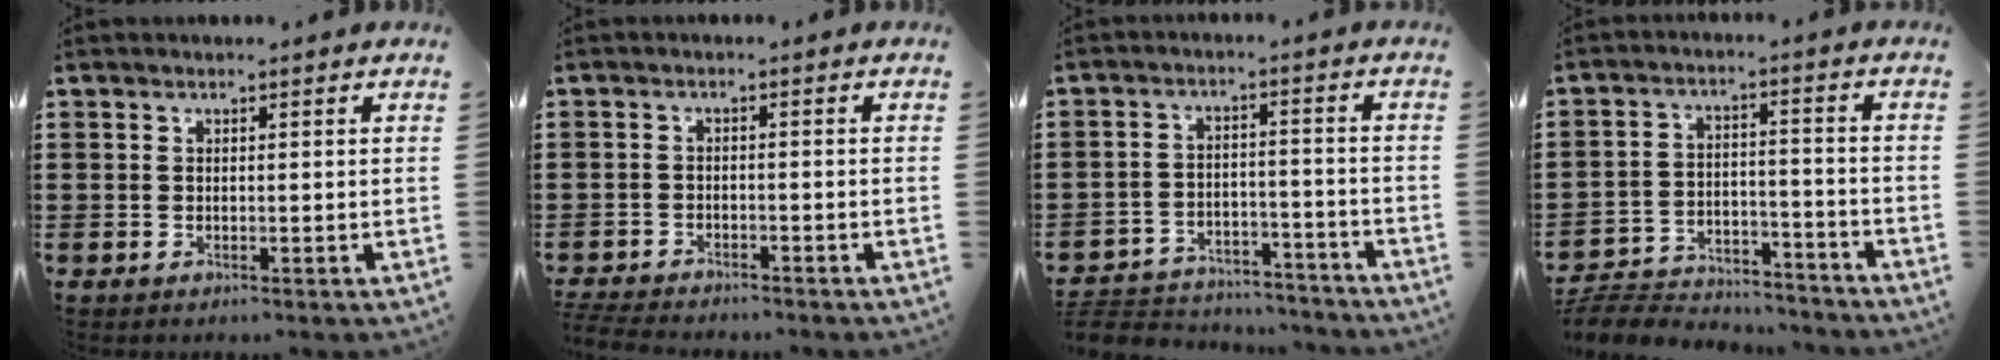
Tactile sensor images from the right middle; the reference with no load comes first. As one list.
[{"total": 2.8, "force": [-2.8, 0.1, 0.2], "torque": [-0.017, -0.008, -0.062]}, {"total": 4.8, "force": [-4.7, 0.9, 0.2], "torque": [-0.013, 0.007, -0.098]}, {"total": 6.3, "force": [-6.1, 1.0, 1.0], "torque": [-0.026, 0.008, -0.124]}]